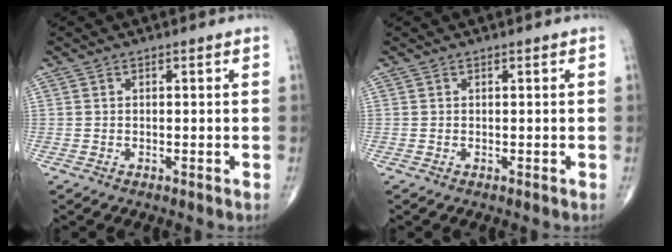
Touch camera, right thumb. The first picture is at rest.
{"total": 0.0}